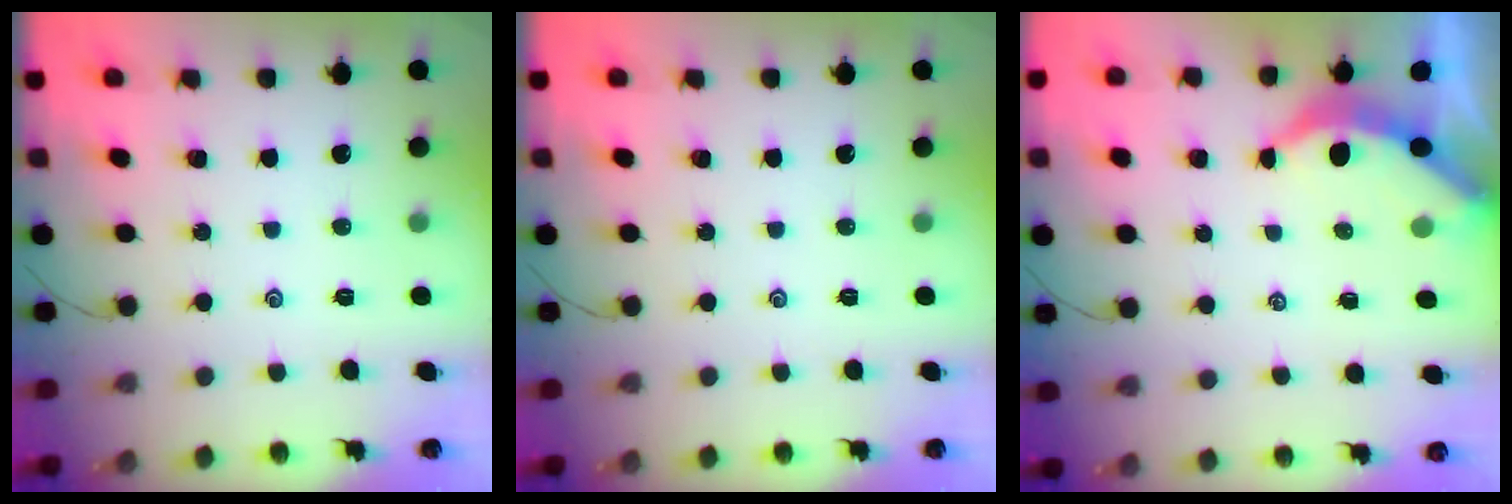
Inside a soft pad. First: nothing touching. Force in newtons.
{"total": 0.0}
{"total": 3.8, "press": 3.8, "slide": 0.4}